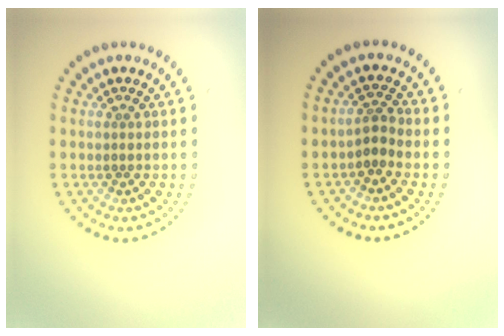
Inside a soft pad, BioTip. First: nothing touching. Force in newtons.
{"total": 1.9, "press": 1.4, "slide": 1.4}